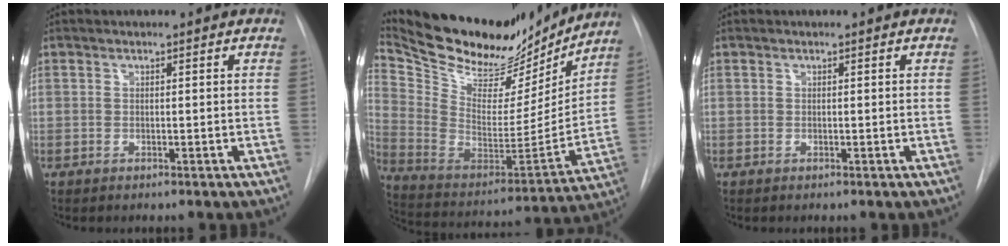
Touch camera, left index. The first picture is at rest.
{"total": 26.1, "force": [22.6, 8.5, 9.9], "torque": [-0.192, -0.031, 0.350]}
{"total": 0.0}